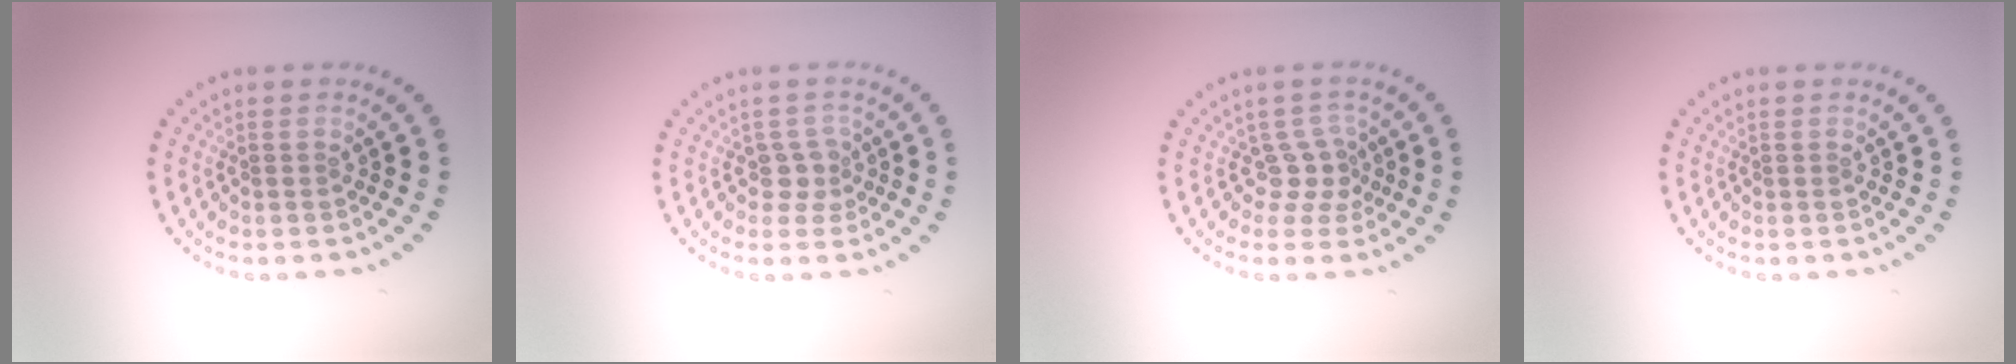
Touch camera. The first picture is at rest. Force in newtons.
{"total": 1.9, "press": 1.5, "slide": 1.2}
{"total": 2.3, "press": 1.5, "slide": 1.8}
{"total": 0.0}